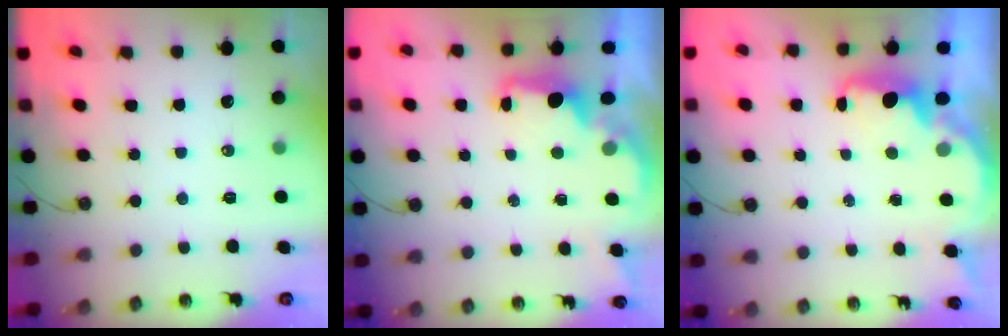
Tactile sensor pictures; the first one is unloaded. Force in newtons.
{"total": 2.1, "press": 2.0, "slide": 0.8}
{"total": 2.3, "press": 2.2, "slide": 0.5}